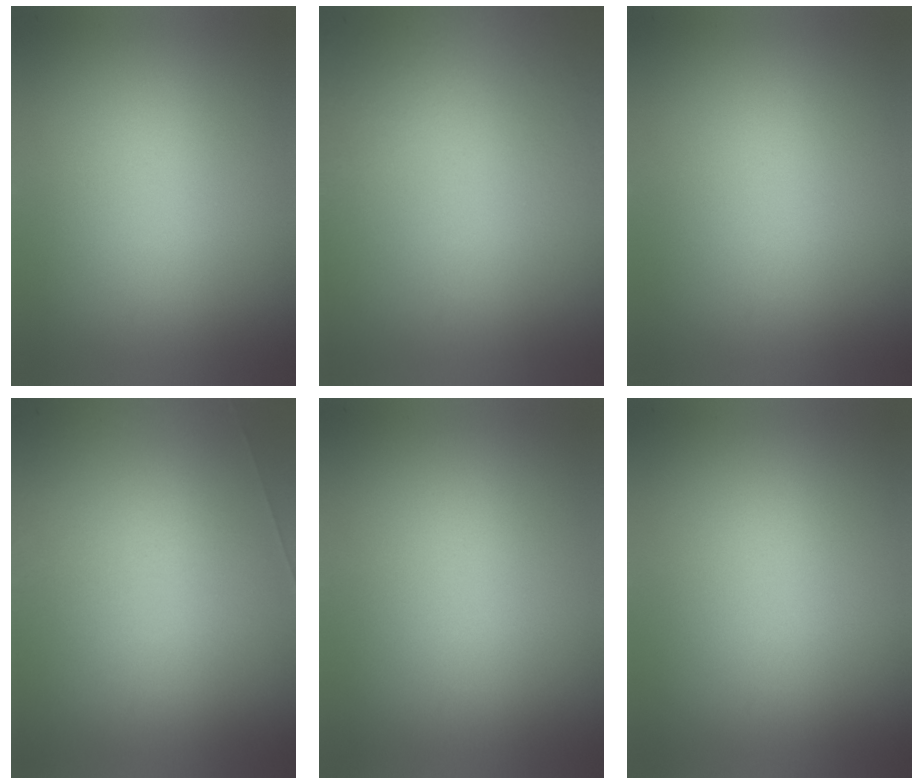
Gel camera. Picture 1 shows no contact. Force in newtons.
{"total": 8.2}
{"total": 0.0}
{"total": 6.7}
{"total": 0.0}
{"total": 0.0}